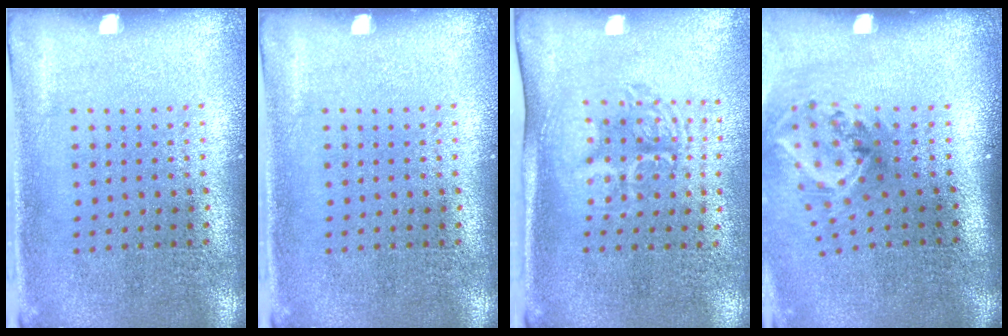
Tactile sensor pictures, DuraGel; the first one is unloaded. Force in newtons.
{"total": 0.0}
{"total": 1.8, "press": 1.3, "slide": 1.1}
{"total": 2.1, "press": 1.3, "slide": 1.6}